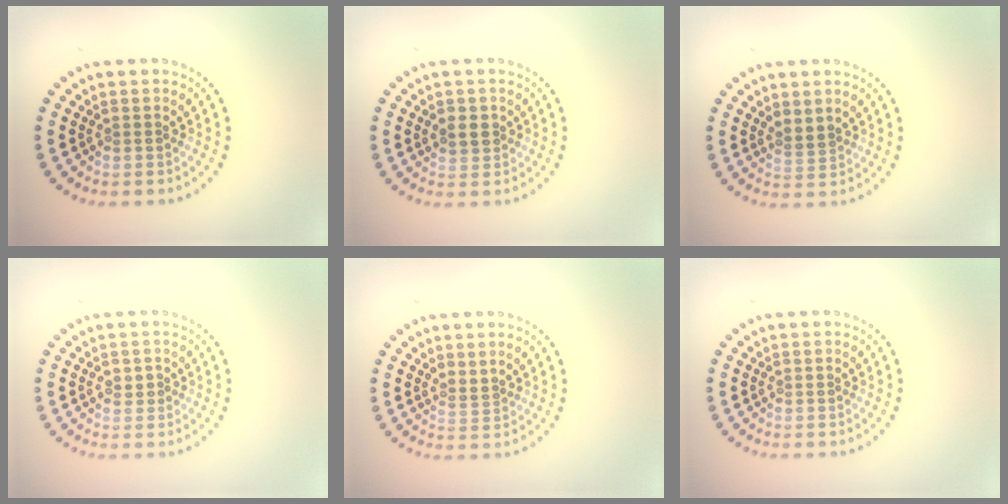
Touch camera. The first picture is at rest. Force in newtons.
{"total": 1.8, "press": 1.7, "slide": 0.4}
{"total": 1.2, "press": 1.0, "slide": 0.8}
{"total": 1.0, "press": 1.0, "slide": 0.3}
{"total": 0.8, "press": 0.6, "slide": 0.5}
{"total": 0.0}